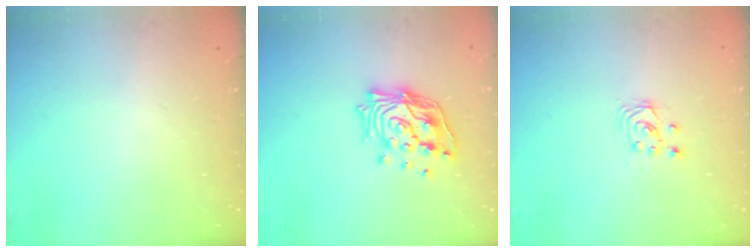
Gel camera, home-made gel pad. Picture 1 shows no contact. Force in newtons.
{"total": 16.0, "press": 15.8, "slide": 2.3}
{"total": 2.5, "press": 2.5, "slide": 0.3}